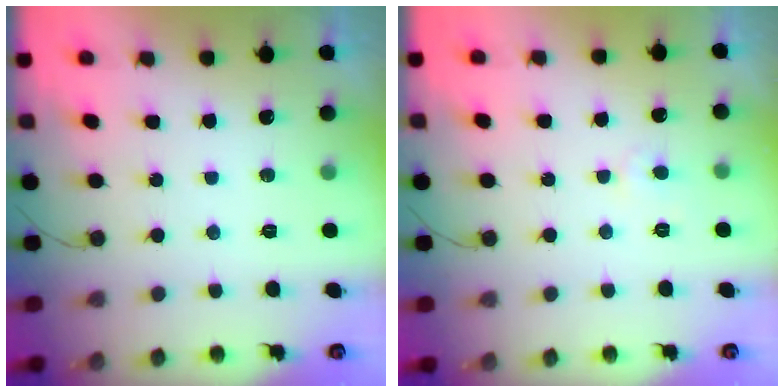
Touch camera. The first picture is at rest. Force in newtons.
{"total": 3.5, "press": 3.5, "slide": 0.4}